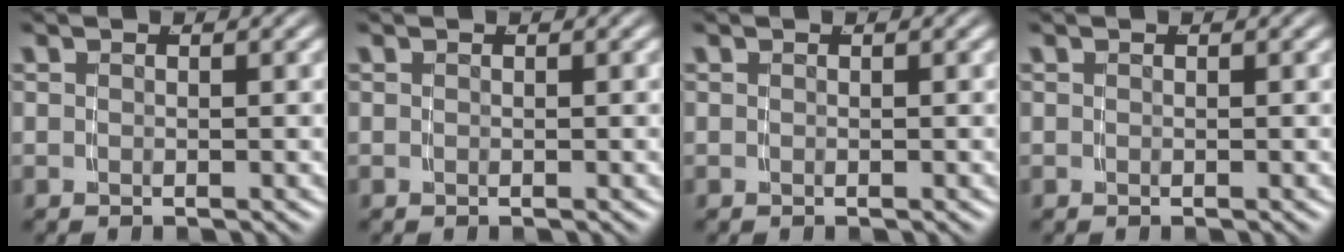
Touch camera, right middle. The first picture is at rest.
{"total": 0.0}
{"total": 0.0}
{"total": 0.0}